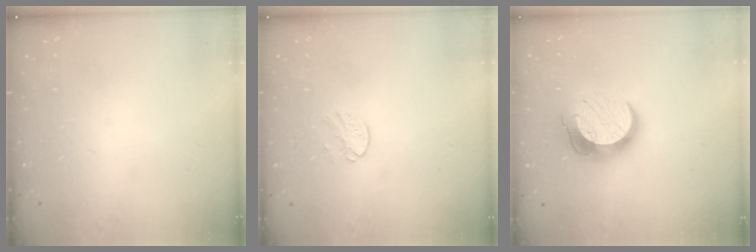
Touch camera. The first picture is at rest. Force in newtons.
{"total": 5.8, "press": 5.8, "slide": 0.4}
{"total": 12.6, "press": 12.6, "slide": 0.6}